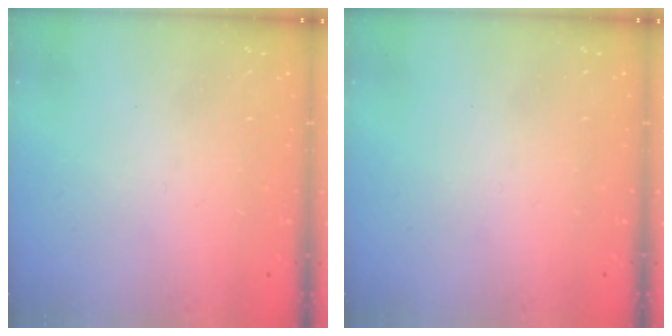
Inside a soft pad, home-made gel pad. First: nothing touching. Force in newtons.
{"total": 0.0}